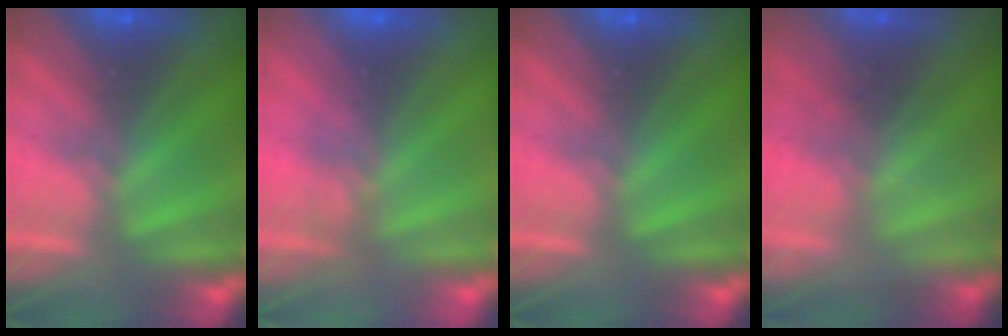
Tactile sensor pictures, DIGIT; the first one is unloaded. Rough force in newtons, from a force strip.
{"total": 1.8}
{"total": 0.0}
{"total": 2.3}